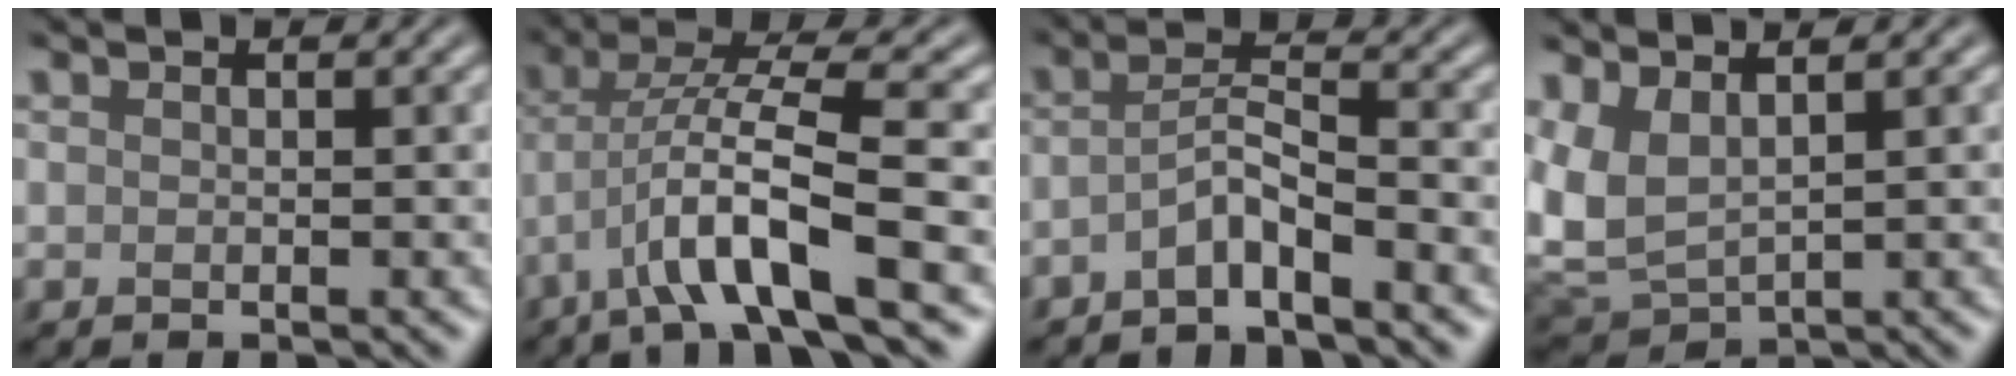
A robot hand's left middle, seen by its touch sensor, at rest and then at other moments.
{"total": 7.4, "force": [-2.9, 1.4, 6.7], "torque": [-0.126, 0.014, -0.058]}
{"total": 3.1, "force": [-2.0, 0.4, 2.3], "torque": [-0.043, 0.008, -0.048]}
{"total": 5.0, "force": [1.9, 2.8, 3.7], "torque": [-0.101, -0.001, 0.039]}